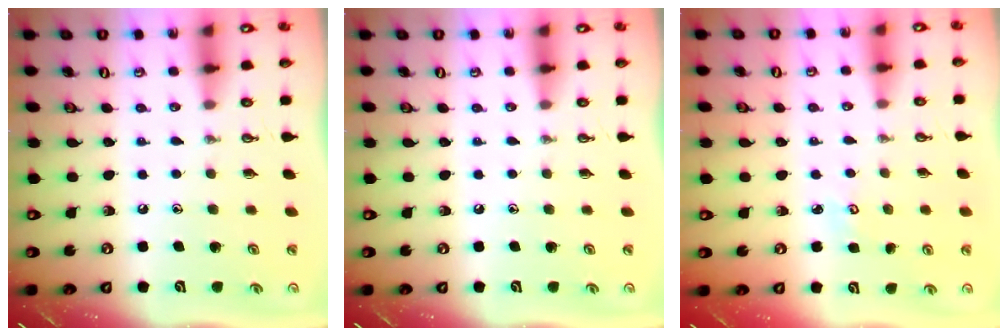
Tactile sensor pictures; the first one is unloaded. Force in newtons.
{"total": 0.0}
{"total": 2.8, "press": 2.8, "slide": 0.3}